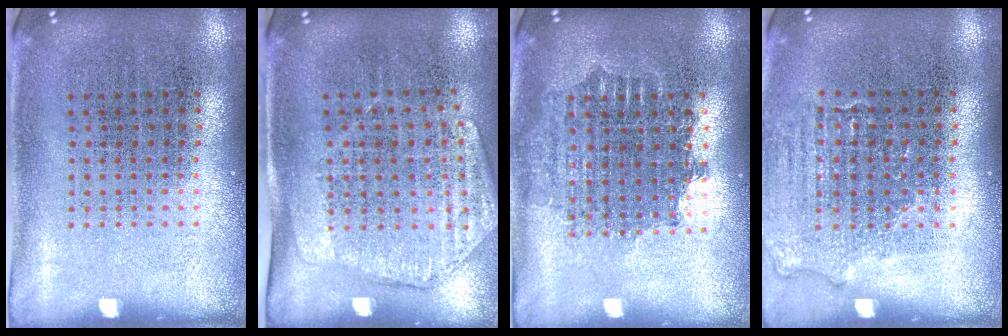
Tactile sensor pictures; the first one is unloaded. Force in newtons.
{"total": 1.7, "press": 1.4, "slide": 0.9}
{"total": 1.7, "press": 1.4, "slide": 1.0}
{"total": 1.2, "press": 1.1, "slide": 0.5}